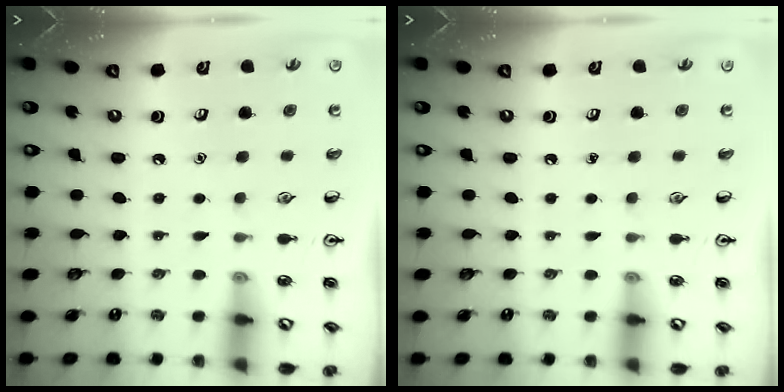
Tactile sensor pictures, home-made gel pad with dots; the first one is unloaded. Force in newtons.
{"total": 0.0}